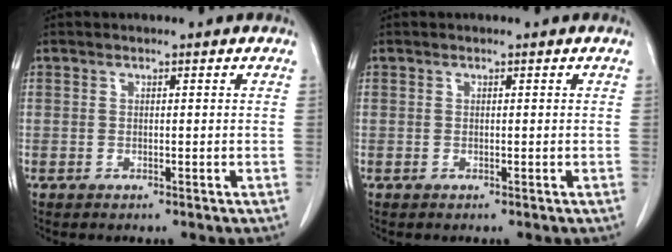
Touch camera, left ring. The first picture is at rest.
{"total": 0.0}